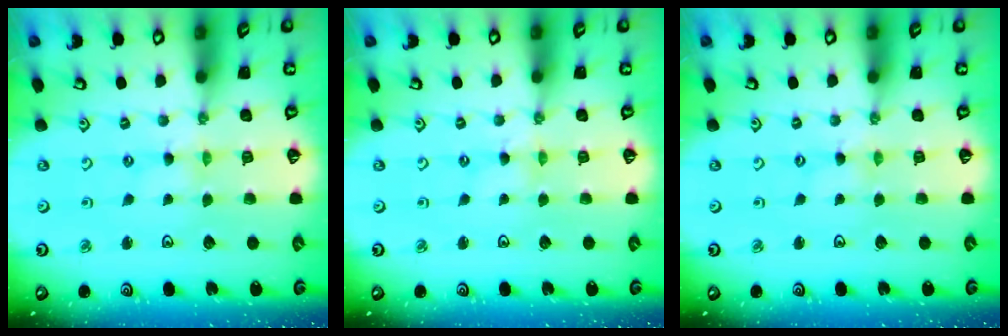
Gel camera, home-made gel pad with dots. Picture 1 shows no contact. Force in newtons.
{"total": 0.0}
{"total": 0.7, "press": 0.7, "slide": 0.1}